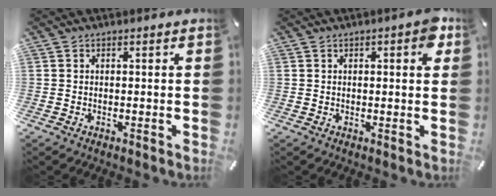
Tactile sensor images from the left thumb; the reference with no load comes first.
{"total": 3.7, "force": [1.2, 1.4, 3.2], "torque": [-0.042, -0.002, 0.014]}